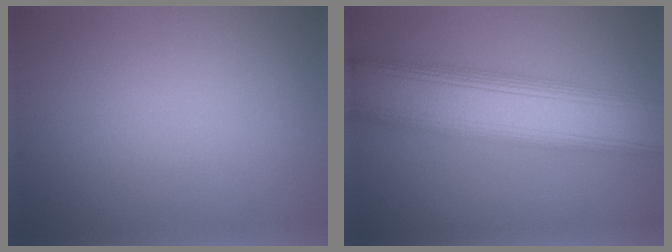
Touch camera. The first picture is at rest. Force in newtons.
{"total": 11.4, "press": 11.3, "slide": 0.6}